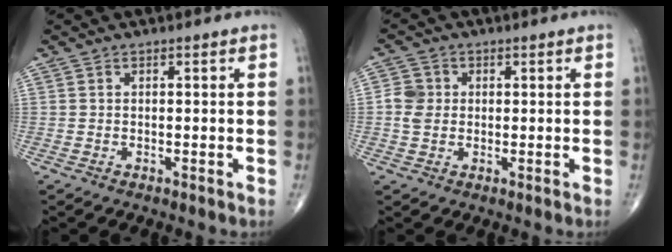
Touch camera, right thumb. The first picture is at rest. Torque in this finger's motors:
{"motor_torque": [-0.05, -0.04, 0.31, 0.11, 0.00]}